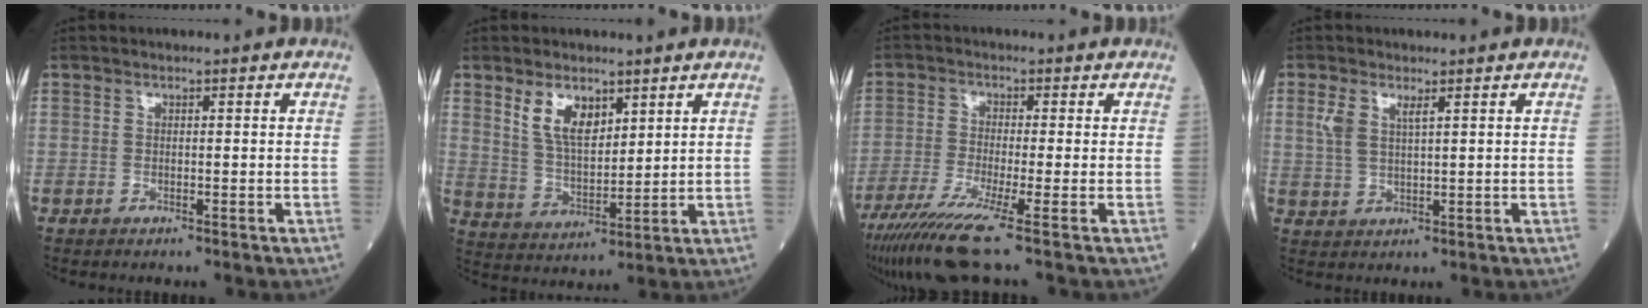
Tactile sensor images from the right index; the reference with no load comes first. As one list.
[{"total": 6.8, "force": [3.9, 3.2, 4.6], "torque": [-0.092, -0.001, 0.082]}, {"total": 9.1, "force": [-6.1, -1.1, 6.7], "torque": [-0.122, -0.032, -0.111]}, {"total": 3.8, "force": [1.8, 1.2, 3.1], "torque": [-0.076, 0.010, 0.041]}]